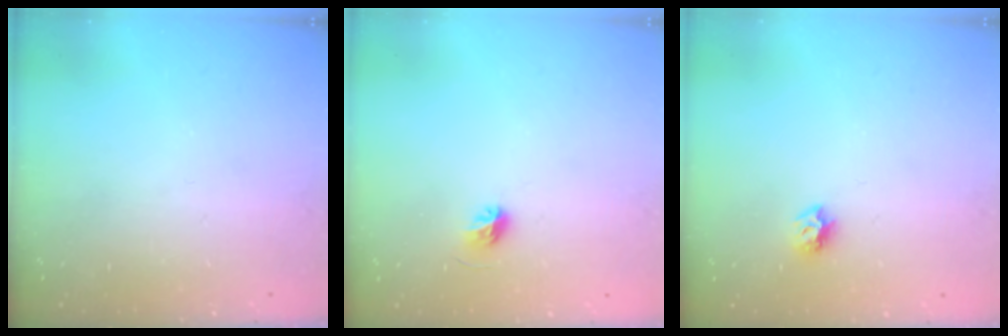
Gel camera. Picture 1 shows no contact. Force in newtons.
{"total": 4.5, "press": 4.3, "slide": 1.4}
{"total": 5.8, "press": 5.8, "slide": 0.7}